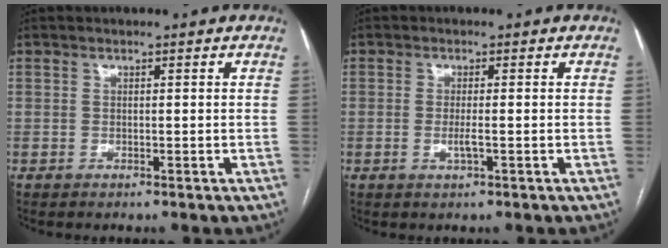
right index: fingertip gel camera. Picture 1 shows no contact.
{"total": 2.0, "force": [-0.5, 0.2, 1.9], "torque": [-0.041, -0.004, -0.009]}